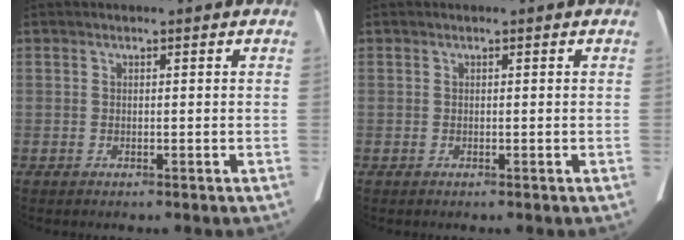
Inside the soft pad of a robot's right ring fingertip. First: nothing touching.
{"total": 0.0}